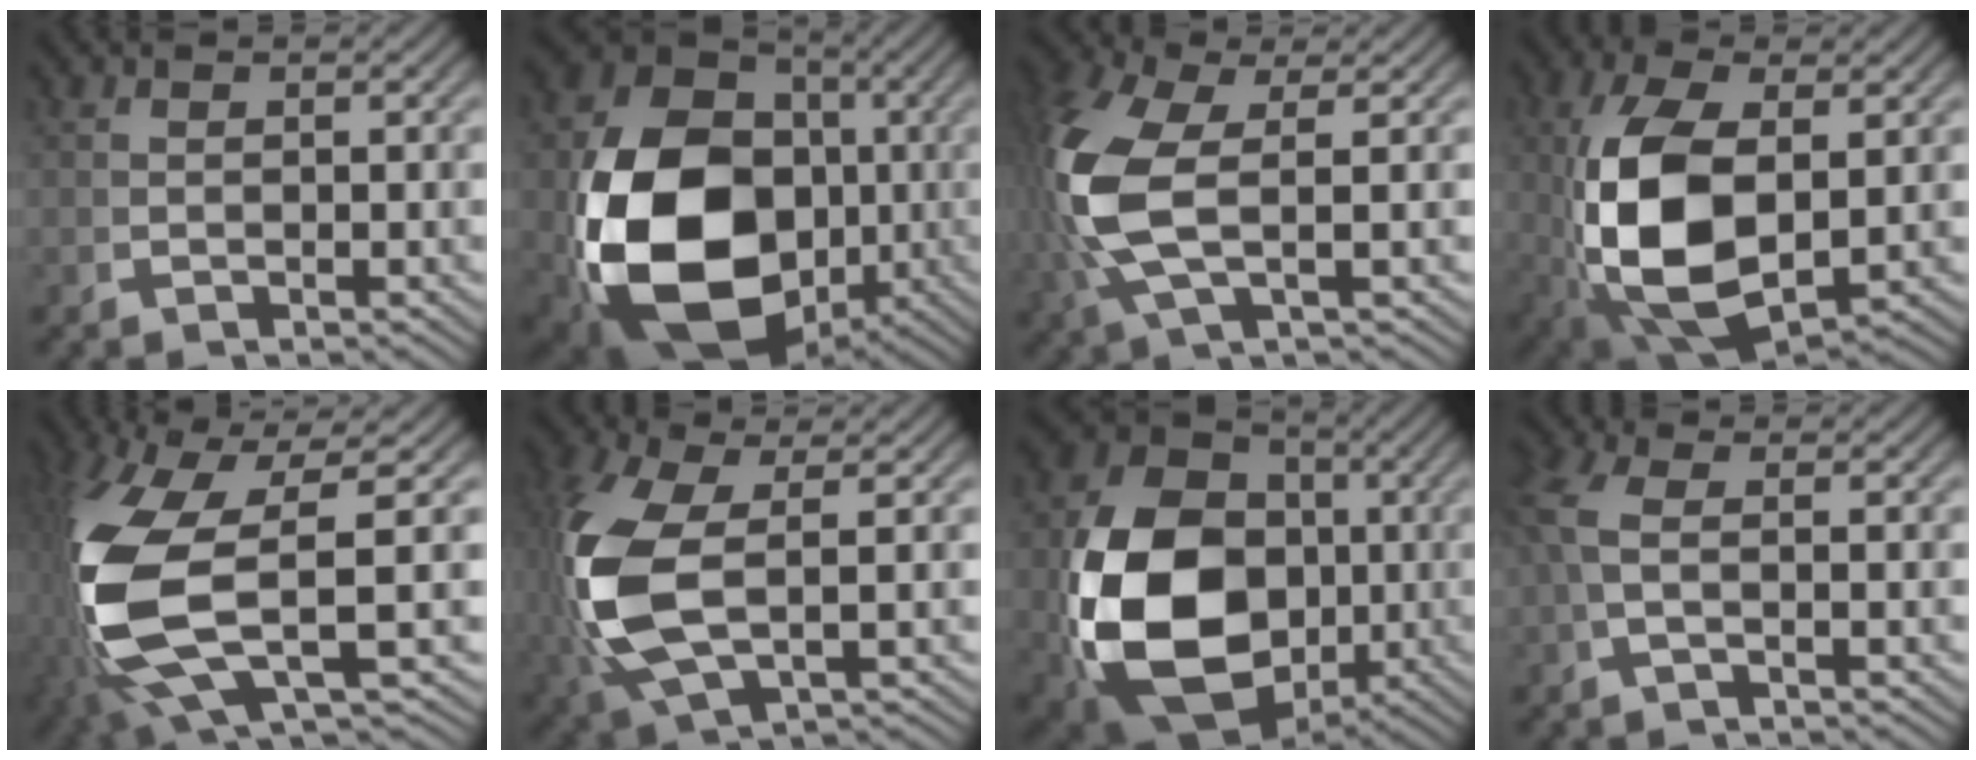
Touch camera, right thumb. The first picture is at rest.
{"total": 24.3, "force": [-3.4, 17.3, 16.8], "torque": [-0.353, -0.083, -0.016]}
{"total": 7.9, "force": [0.6, 4.0, 6.8], "torque": [-0.188, -0.020, 0.029]}
{"total": 13.1, "force": [-1.3, 7.8, 10.5], "torque": [-0.242, -0.052, 0.014]}
{"total": 15.2, "force": [-1.6, 7.9, 12.9], "torque": [-0.297, -0.037, -0.001]}
{"total": 9.4, "force": [-0.1, 5.1, 7.9], "torque": [-0.209, -0.025, 0.024]}
{"total": 22.3, "force": [-2.5, 16.4, 14.9], "torque": [-0.330, -0.079, -0.004]}
{"total": 2.7, "force": [0.7, 0.9, 2.5], "torque": [-0.069, 0.002, 0.012]}